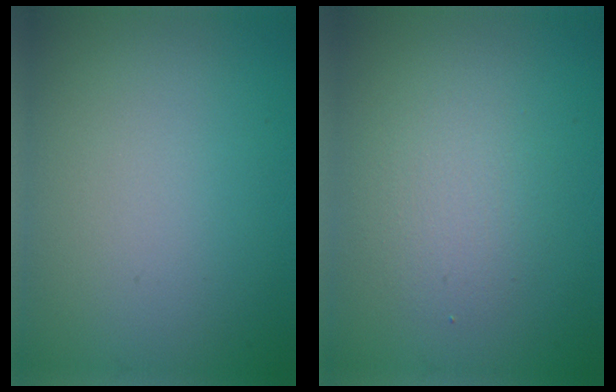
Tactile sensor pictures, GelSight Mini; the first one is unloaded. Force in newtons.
{"total": 2.3, "press": 2.3, "slide": 0.1}